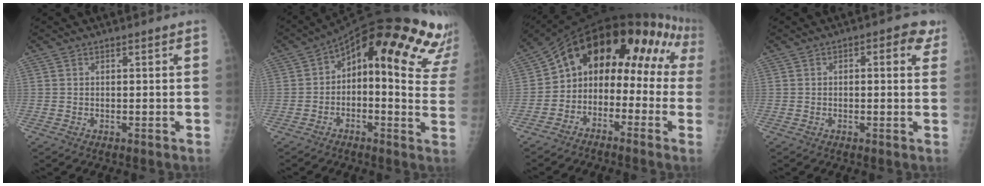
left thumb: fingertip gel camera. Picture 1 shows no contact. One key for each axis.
{"total": 23.0, "fx": 13.6, "fy": 8.5, "fz": 16.4, "tx": -0.191, "ty": 0.004, "tz": 0.153}
{"total": 16.9, "fx": -0.2, "fy": 11.9, "fz": 12.0, "tx": -0.133, "ty": 0.097, "tz": -0.014}
{"total": 4.7, "fx": 1.7, "fy": 2.3, "fz": 3.8, "tx": -0.022, "ty": 0.002, "tz": 0.011}